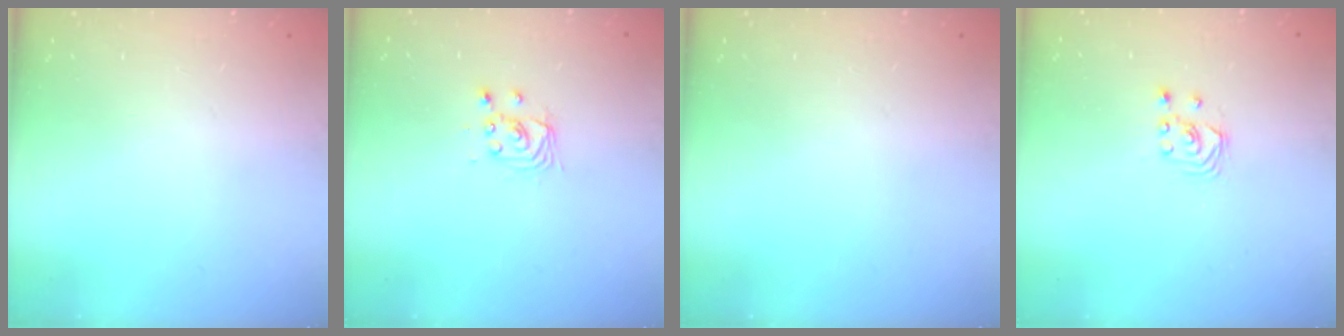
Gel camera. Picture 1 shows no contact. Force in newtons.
{"total": 3.2, "press": 3.2, "slide": 0.2}
{"total": 0.0}
{"total": 1.8, "press": 1.8, "slide": 0.2}